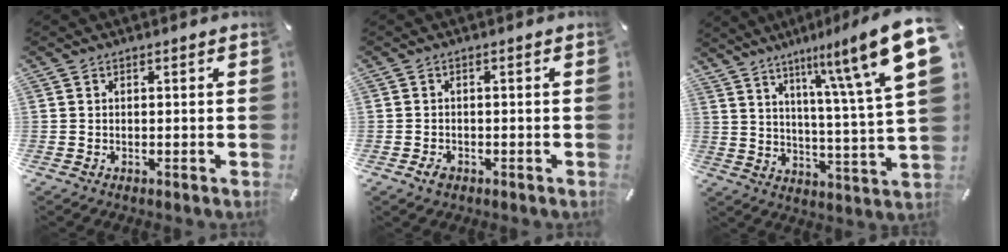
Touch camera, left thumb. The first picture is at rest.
{"total": 1.8, "force": [-0.8, 1.1, 1.2], "torque": [-0.031, 0.001, -0.018]}
{"total": 19.6, "force": [10.6, 3.1, 16.2], "torque": [-0.239, -0.063, 0.156]}